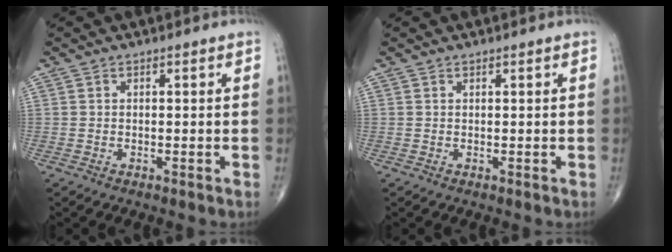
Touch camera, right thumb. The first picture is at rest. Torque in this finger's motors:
{"motor_torque": [0.00, 0.00, 0.00, 0.00, 0.01]}